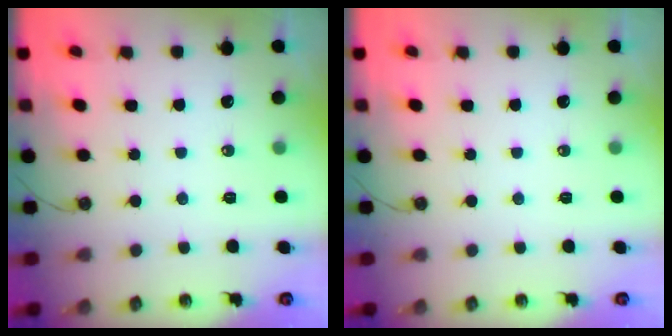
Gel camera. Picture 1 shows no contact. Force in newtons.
{"total": 0.0}